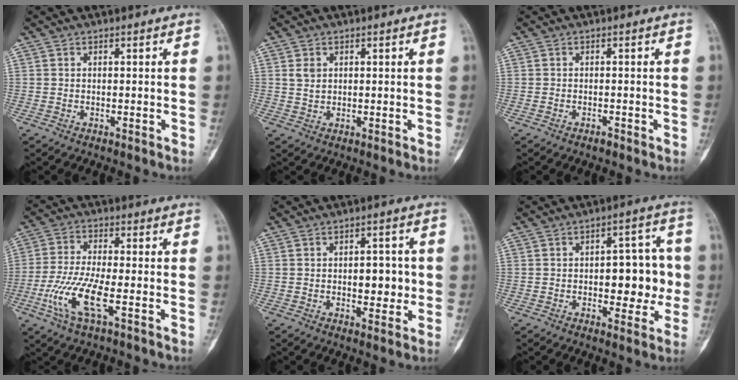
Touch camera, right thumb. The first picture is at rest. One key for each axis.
{"total": 2.3, "fx": 0.8, "fy": 1.7, "fz": 1.3, "tx": -0.018, "ty": -0.003, "tz": 0.019}
{"total": 0.8, "fx": -0.6, "fy": 0.3, "fz": 0.4, "tx": -0.004, "ty": 0.005, "tz": -0.010}
{"total": 10.1, "fx": -3.5, "fy": 2.6, "fz": 9.1, "tx": -0.212, "ty": 0.004, "tz": -0.072}
{"total": 6.1, "fx": -0.2, "fy": 3.5, "fz": 5.0, "tx": -0.039, "ty": 0.004, "tz": -0.002}
{"total": 11.1, "fx": -0.6, "fy": 6.0, "fz": 9.3, "tx": -0.074, "ty": 0.024, "tz": -0.005}